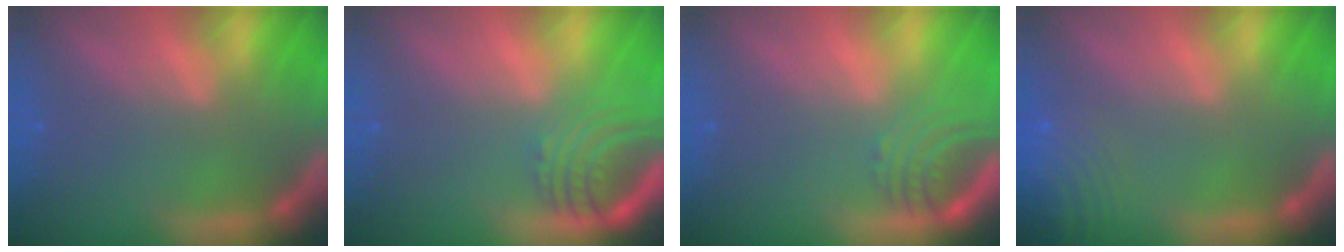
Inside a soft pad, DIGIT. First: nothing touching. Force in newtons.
{"total": 5.0}
{"total": 3.5}
{"total": 10.0}